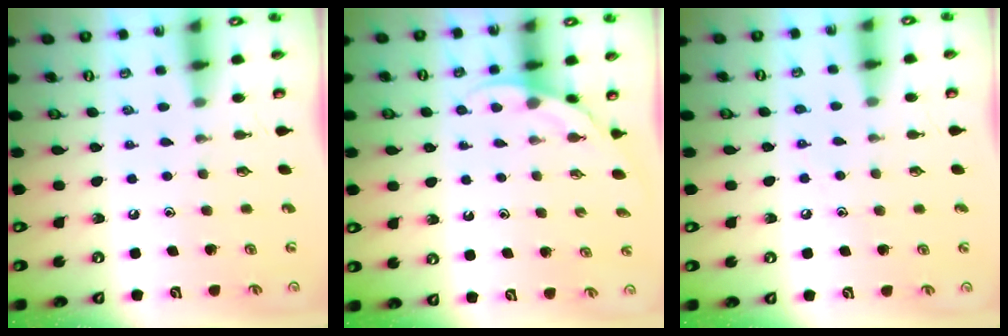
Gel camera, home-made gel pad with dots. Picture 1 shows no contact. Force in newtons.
{"total": 3.1, "press": 3.1, "slide": 0.1}
{"total": 4.8, "press": 4.8, "slide": 0.6}